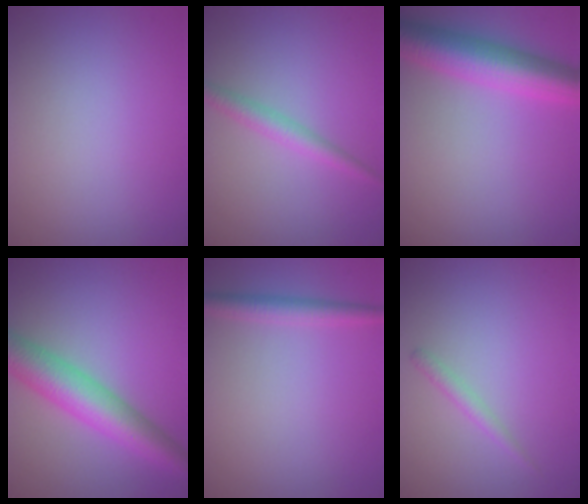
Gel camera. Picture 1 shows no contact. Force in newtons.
{"total": 2.2, "press": 2.1, "slide": 0.1}
{"total": 6.7, "press": 6.7, "slide": 0.1}
{"total": 6.7, "press": 6.7, "slide": 0.3}
{"total": 2.2, "press": 2.2, "slide": 0.1}
{"total": 1.2, "press": 1.2, "slide": 0.1}